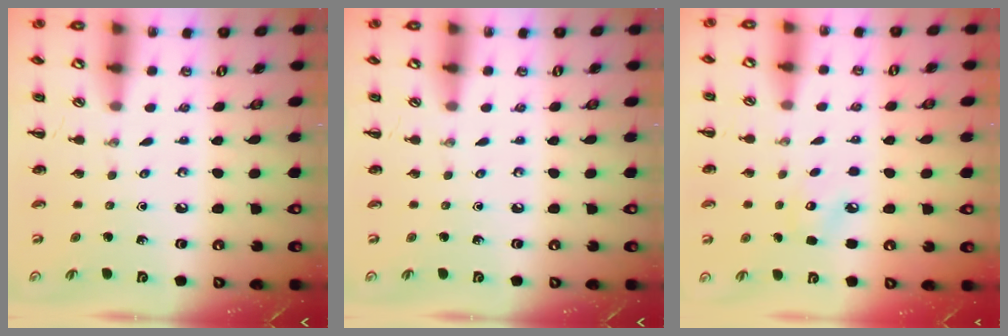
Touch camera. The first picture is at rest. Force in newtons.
{"total": 0.0}
{"total": 5.5, "press": 5.2, "slide": 1.5}